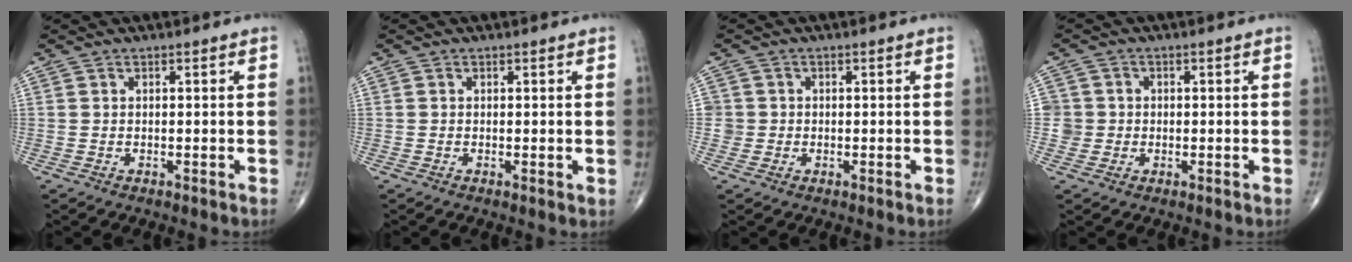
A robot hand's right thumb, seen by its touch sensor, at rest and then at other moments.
{"total": 0.8, "force": [0.1, 0.3, 0.7], "torque": [-0.013, -0.004, -0.001]}
{"total": 2.0, "force": [-0.2, 2.0, -0.1], "torque": [0.017, 0.007, -0.006]}
{"total": 3.2, "force": [-0.1, 3.2, 0.0], "torque": [0.026, 0.008, -0.004]}